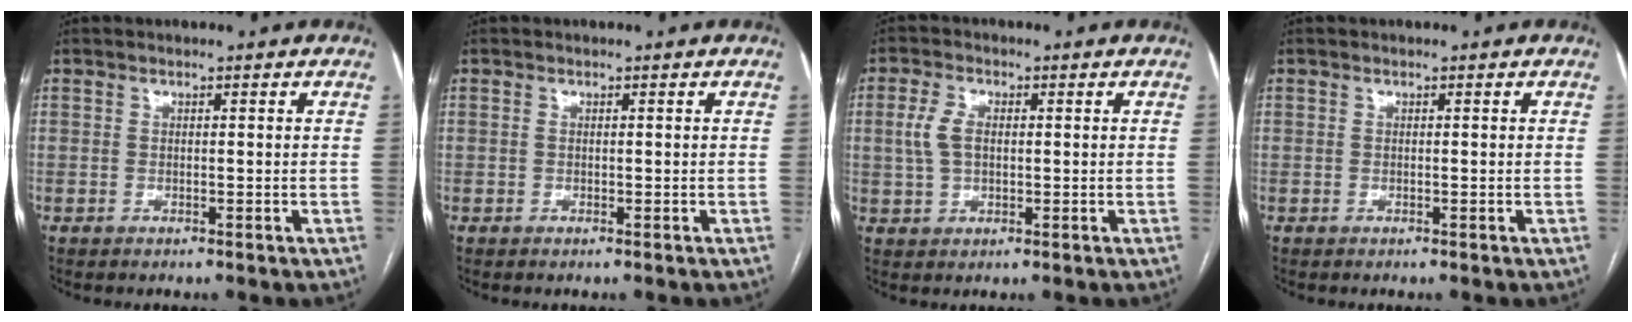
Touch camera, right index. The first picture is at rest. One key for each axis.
{"total": 0.0}
{"total": 4.3, "fx": 0.5, "fy": 2.6, "fz": 3.4, "tx": -0.090, "ty": 0.012, "tz": 0.012}
{"total": 0.0}